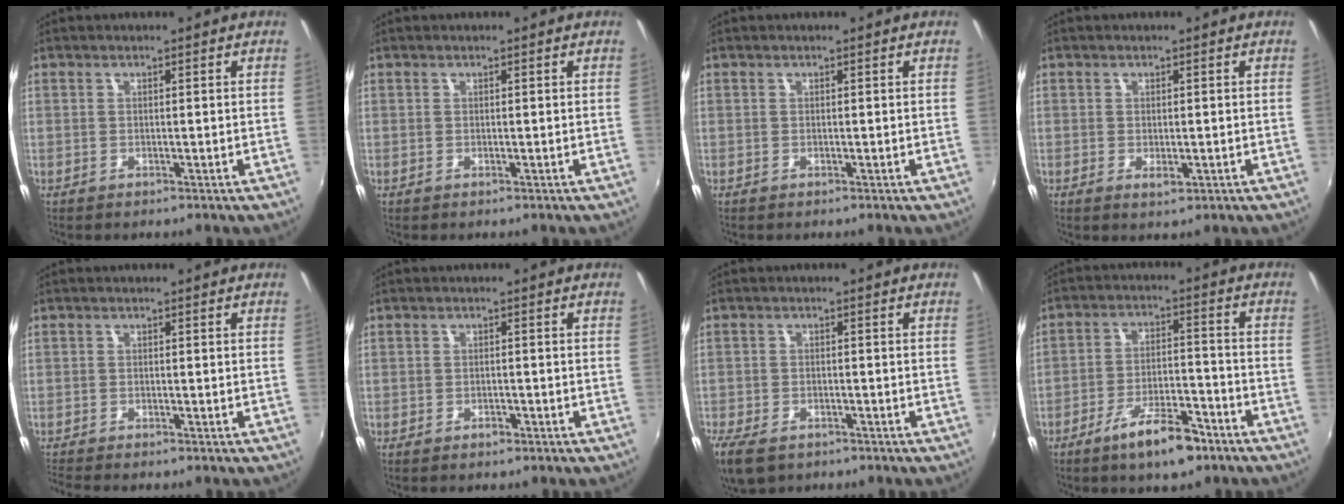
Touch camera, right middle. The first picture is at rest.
{"total": 0.0}
{"total": 0.0}
{"total": 1.8, "force": [-0.4, 0.9, 1.5], "torque": [-0.025, -0.004, -0.003]}
{"total": 3.1, "force": [-2.8, -0.1, 1.2], "torque": [-0.031, -0.022, -0.054]}
{"total": 1.5, "force": [-1.1, 0.7, 0.8], "torque": [-0.014, -0.001, -0.017]}
{"total": 8.6, "force": [-5.9, 4.3, 4.6], "torque": [-0.123, -0.030, -0.109]}
{"total": 10.5, "force": [-7.0, 3.0, 7.2], "torque": [-0.138, -0.001, -0.110]}